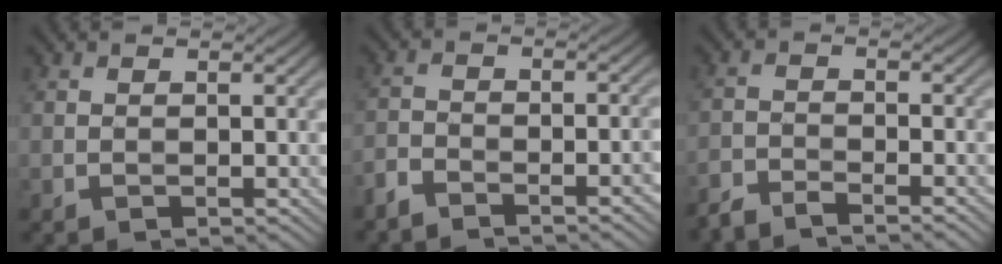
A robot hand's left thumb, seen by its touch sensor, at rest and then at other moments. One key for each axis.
{"total": 4.6, "fx": -3.8, "fy": 1.1, "fz": 2.3, "tx": -0.042, "ty": -0.002, "tz": -0.074}
{"total": 3.7, "fx": -3.4, "fy": 0.5, "fz": 1.3, "tx": -0.026, "ty": -0.007, "tz": -0.072}